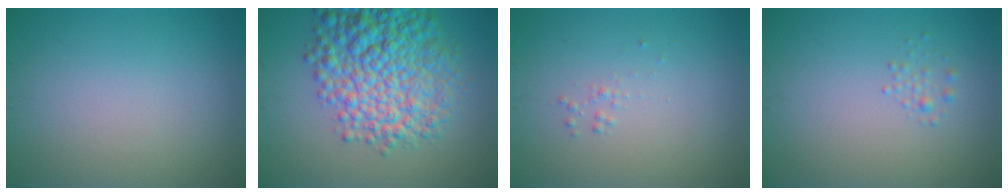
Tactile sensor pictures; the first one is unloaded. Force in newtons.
{"total": 9.6, "press": 9.5, "slide": 0.3}
{"total": 0.5, "press": 0.5, "slide": 0.0}
{"total": 0.9, "press": 0.9, "slide": 0.1}